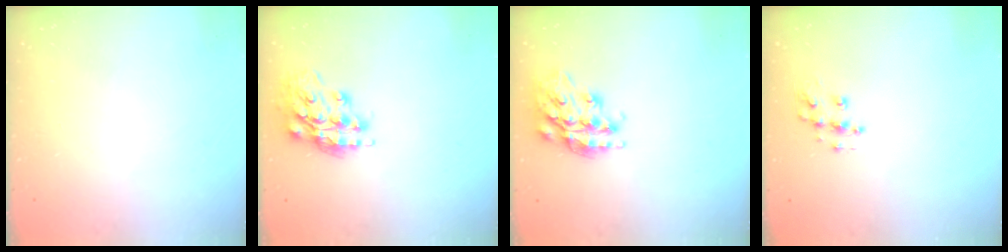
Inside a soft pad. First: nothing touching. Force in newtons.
{"total": 14.9, "press": 14.9, "slide": 1.1}
{"total": 19.7, "press": 19.6, "slide": 1.4}
{"total": 8.6, "press": 8.6, "slide": 0.3}